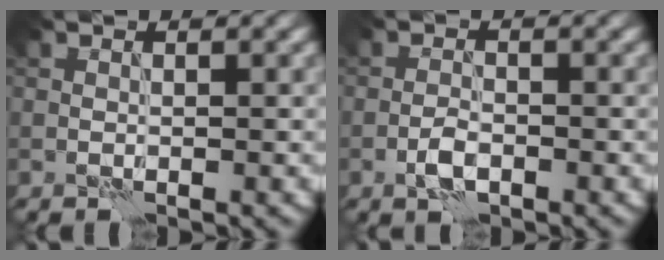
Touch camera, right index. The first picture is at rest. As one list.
[{"total": 2.0, "force": [-1.0, 0.9, 1.5], "torque": [-0.028, 0.002, -0.024]}]